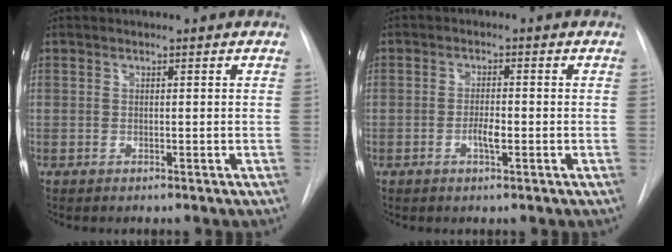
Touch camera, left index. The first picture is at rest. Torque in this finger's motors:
{"motor_torque": [0.36, 0.22, 0.07, 0.02]}